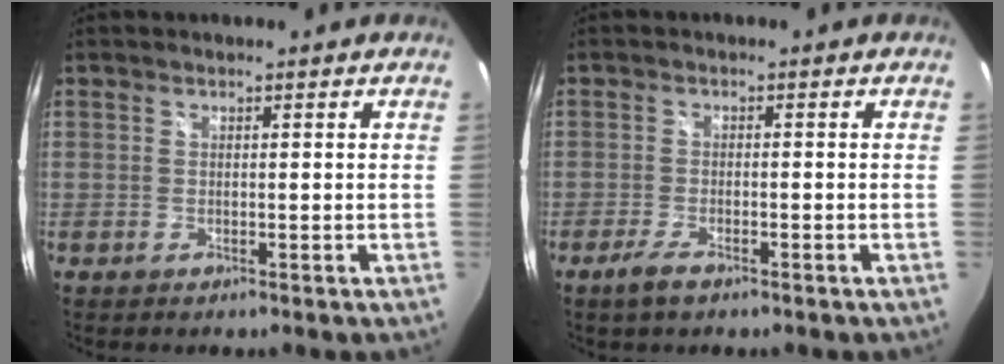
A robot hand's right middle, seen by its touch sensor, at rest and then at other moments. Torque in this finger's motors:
{"motor_torque": [0.72, -0.70, 0.08, 0.04]}